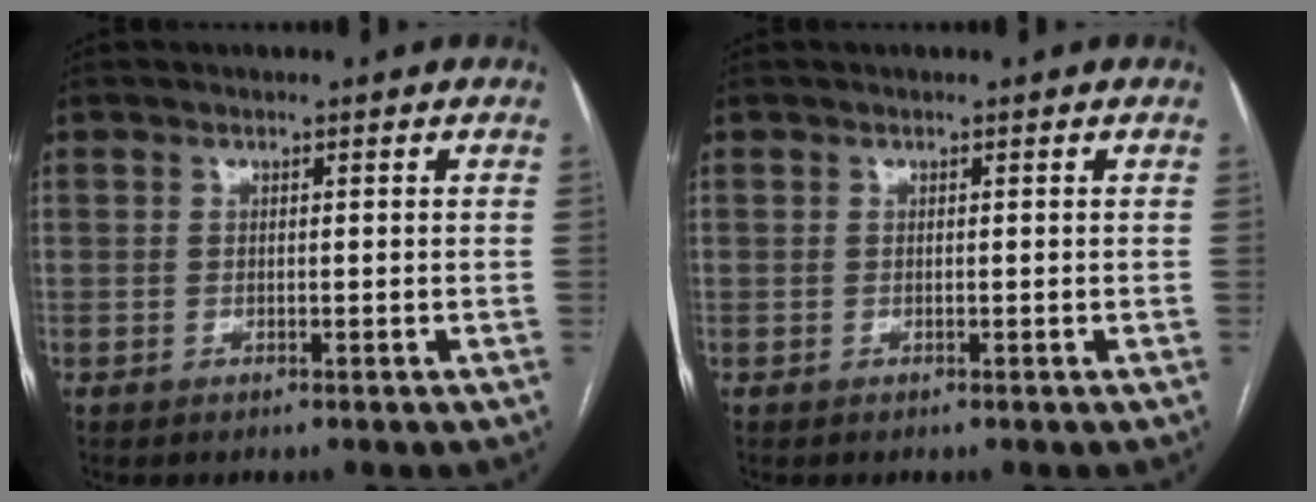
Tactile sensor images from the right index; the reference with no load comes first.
{"total": 0.0}